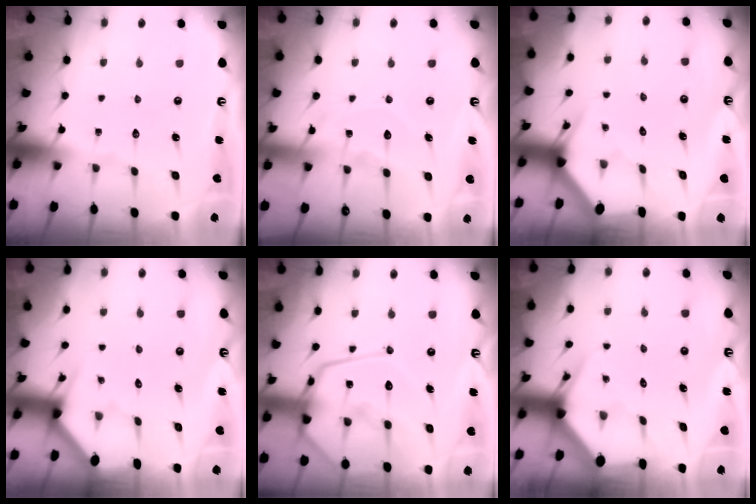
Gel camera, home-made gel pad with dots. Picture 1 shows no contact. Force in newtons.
{"total": 9.7, "press": 9.7, "slide": 0.9}
{"total": 3.0, "press": 3.0, "slide": 0.0}
{"total": 3.2, "press": 3.2, "slide": 0.4}
{"total": 19.1, "press": 19.0, "slide": 1.7}
{"total": 3.4, "press": 3.4, "slide": 0.4}